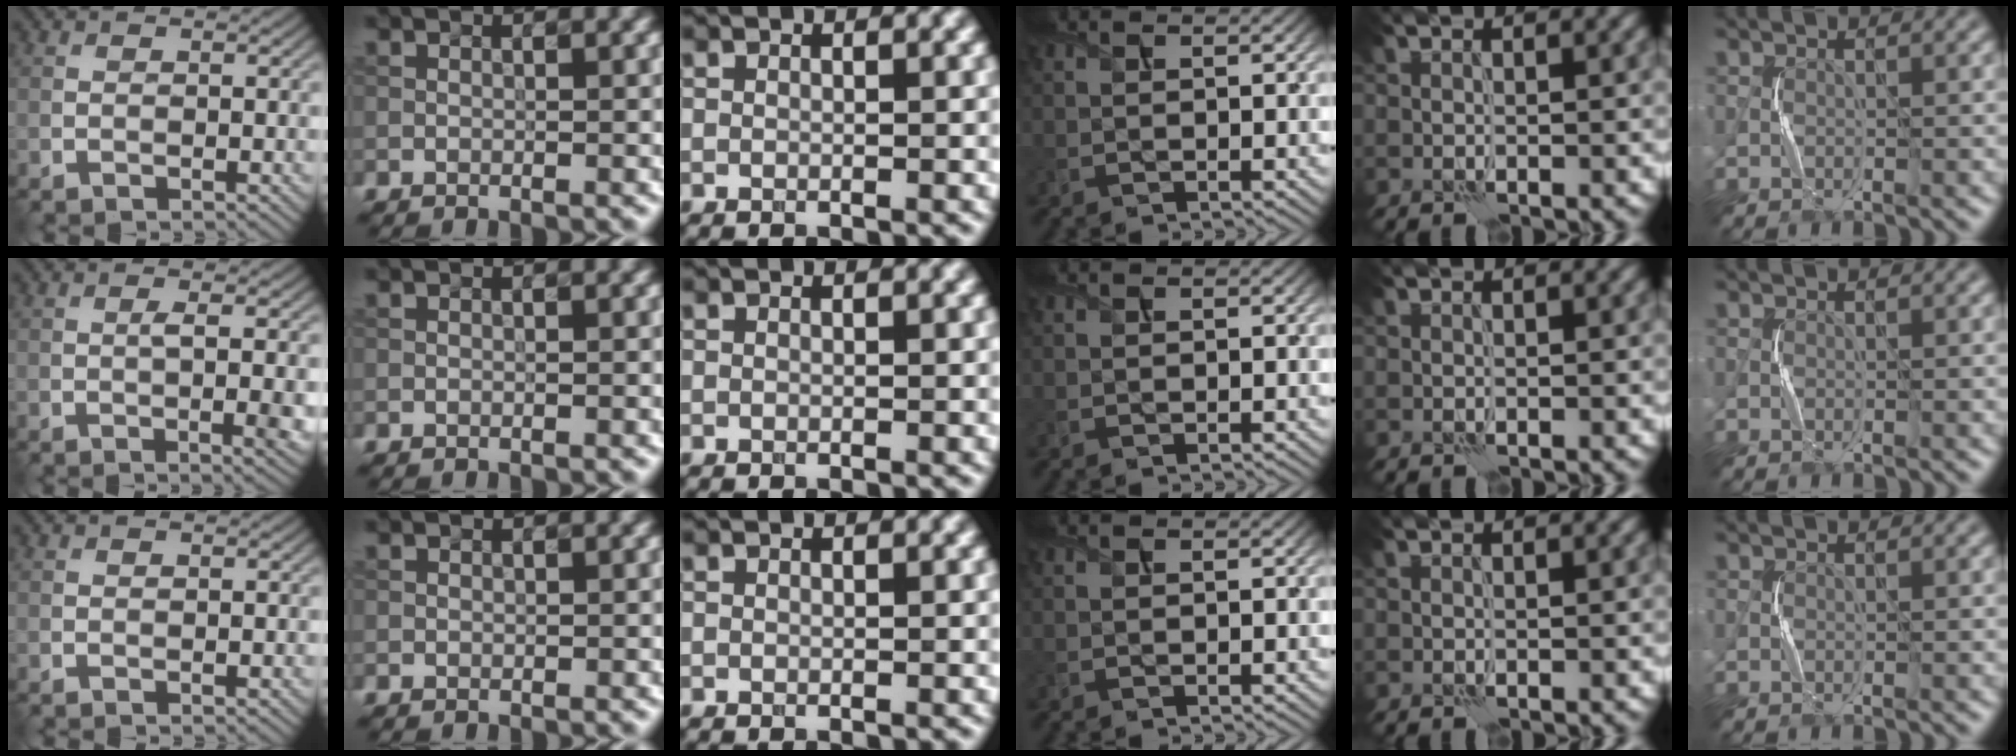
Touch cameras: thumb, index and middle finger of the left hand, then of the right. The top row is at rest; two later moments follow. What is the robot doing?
{"motion": "squeeze", "object": "stress ball aka squeeze ball"}